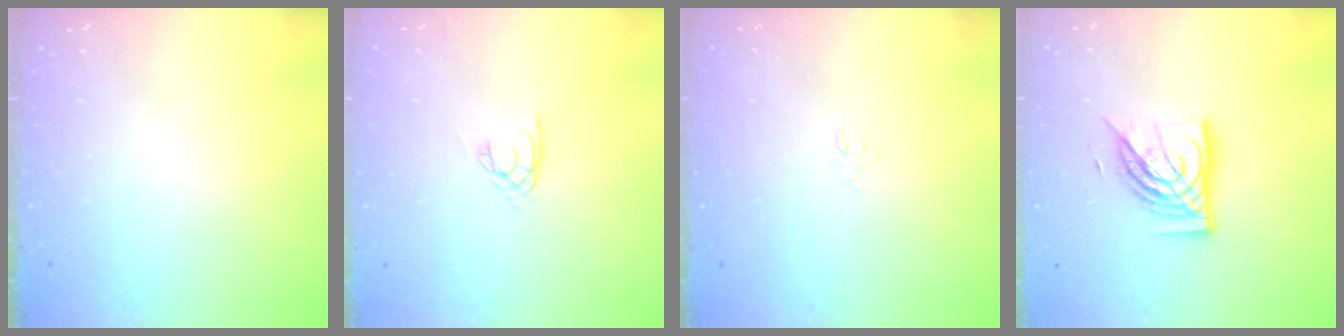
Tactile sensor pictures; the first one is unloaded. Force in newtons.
{"total": 1.8, "press": 1.8, "slide": 0.2}
{"total": 2.6, "press": 2.6, "slide": 0.3}
{"total": 13.8, "press": 13.7, "slide": 1.3}